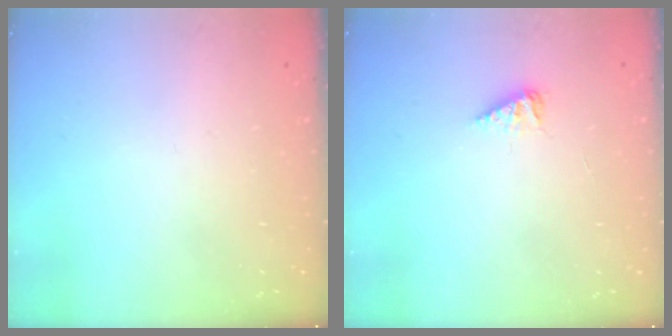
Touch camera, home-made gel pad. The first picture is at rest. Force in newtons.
{"total": 3.3, "press": 3.3, "slide": 0.4}